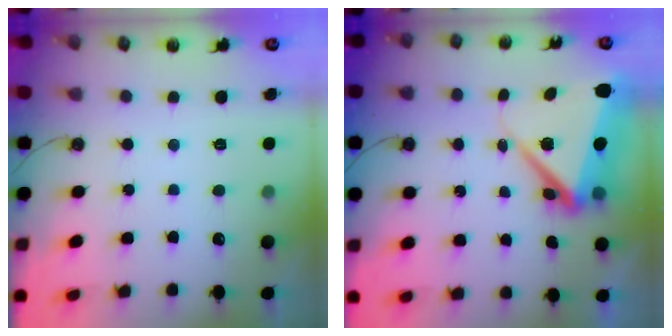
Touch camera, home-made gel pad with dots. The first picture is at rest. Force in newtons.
{"total": 10.8, "press": 10.6, "slide": 1.7}